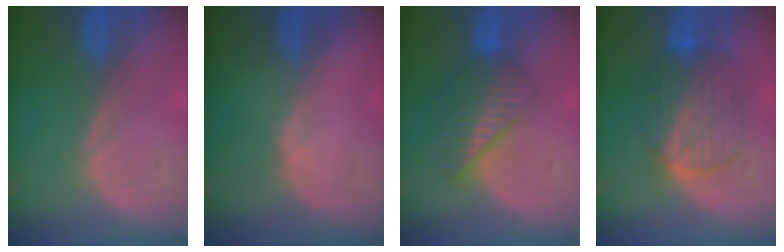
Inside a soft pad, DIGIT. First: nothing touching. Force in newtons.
{"total": 0.7, "press": 0.4, "slide": 0.5}
{"total": 6.6, "press": 6.0, "slide": 2.6}
{"total": 7.4, "press": 7.3, "slide": 0.3}